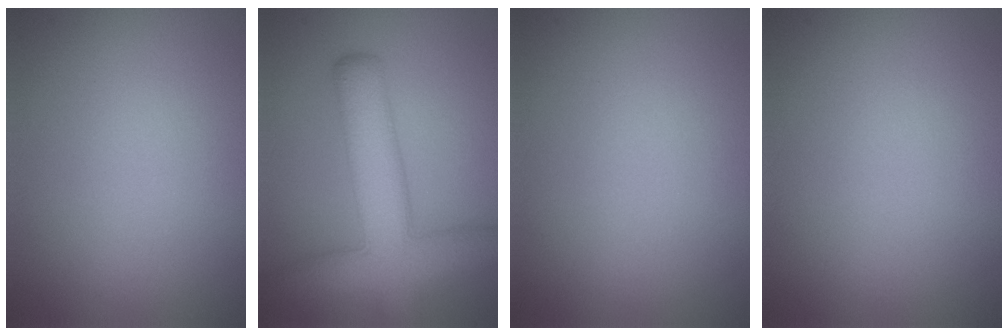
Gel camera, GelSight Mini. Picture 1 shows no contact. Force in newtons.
{"total": 7.9, "press": 7.9, "slide": 0.3}
{"total": 0.0}
{"total": 0.0}